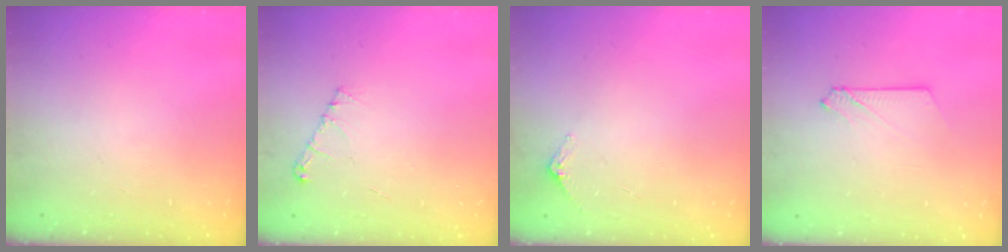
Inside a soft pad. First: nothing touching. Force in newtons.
{"total": 5.9, "press": 5.9, "slide": 0.7}
{"total": 2.9, "press": 2.9, "slide": 0.2}
{"total": 2.6, "press": 2.6, "slide": 0.3}